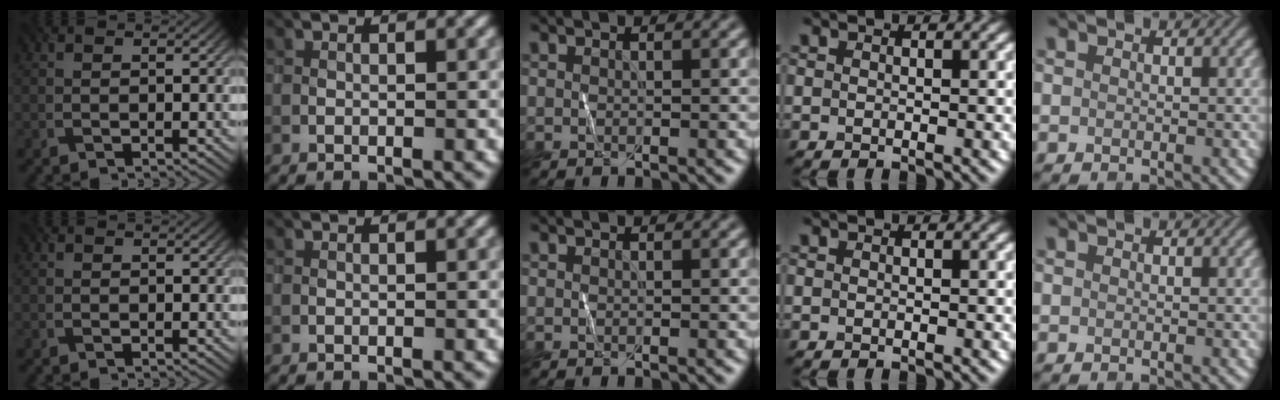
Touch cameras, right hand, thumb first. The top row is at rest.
{}